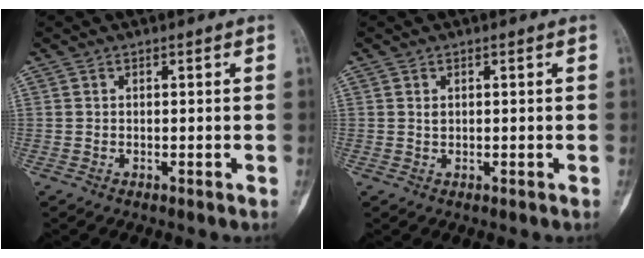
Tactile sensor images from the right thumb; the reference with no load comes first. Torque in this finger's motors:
{"motor_torque": [0.22, 0.12, 0.10, -0.21, 0.03]}